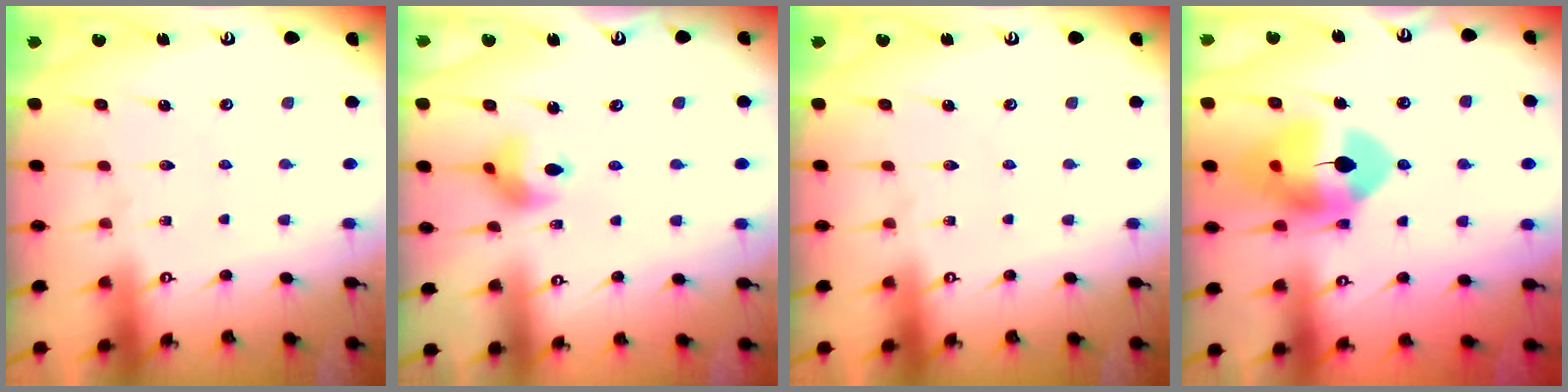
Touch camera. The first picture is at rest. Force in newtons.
{"total": 8.4, "press": 8.3, "slide": 0.9}
{"total": 0.0}
{"total": 14.4, "press": 14.3, "slide": 2.2}